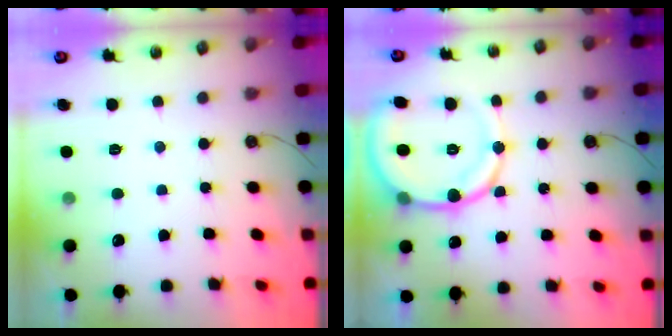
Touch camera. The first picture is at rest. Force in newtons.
{"total": 15.5, "press": 15.3, "slide": 2.9}